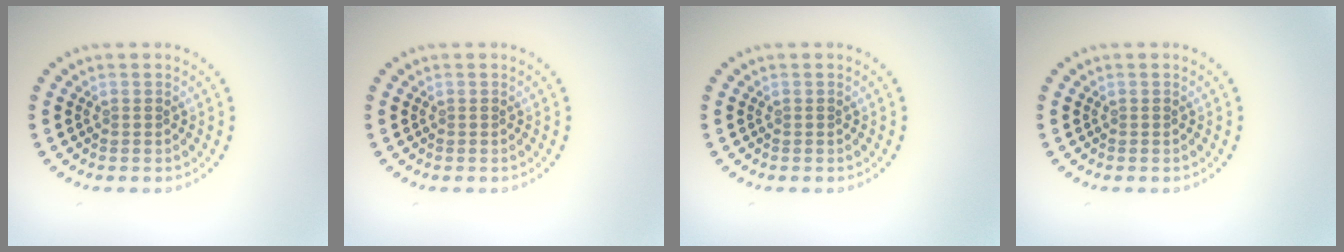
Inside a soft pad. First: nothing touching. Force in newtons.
{"total": 0.0}
{"total": 0.0}
{"total": 0.0}